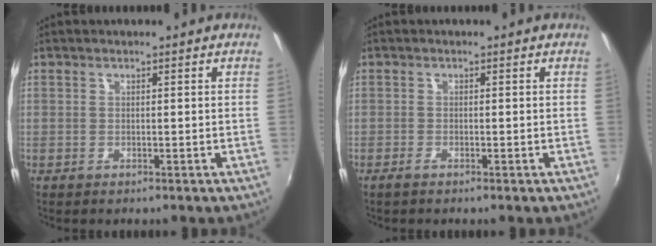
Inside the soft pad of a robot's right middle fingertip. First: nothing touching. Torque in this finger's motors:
{"motor_torque": [-0.10, -0.08, -0.01, -0.01]}